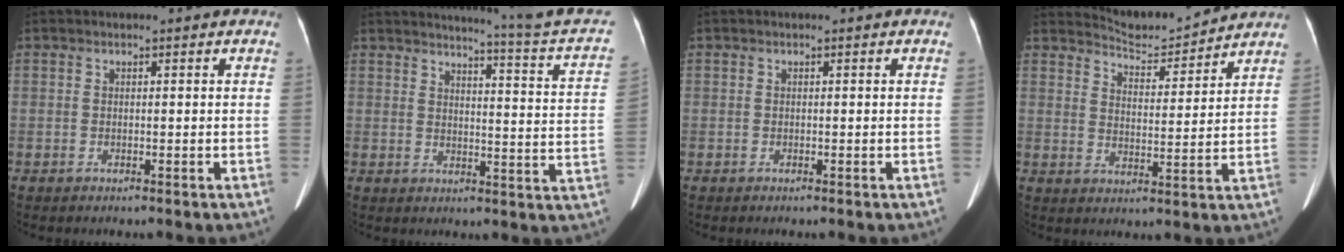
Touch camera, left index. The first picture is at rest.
{"total": 14.6, "force": [13.3, -1.8, 5.8], "torque": [-0.086, -0.080, 0.139]}
{"total": 0.0}
{"total": 8.0, "force": [8.0, 0.2, 0.3], "torque": [-0.016, -0.003, 0.125]}